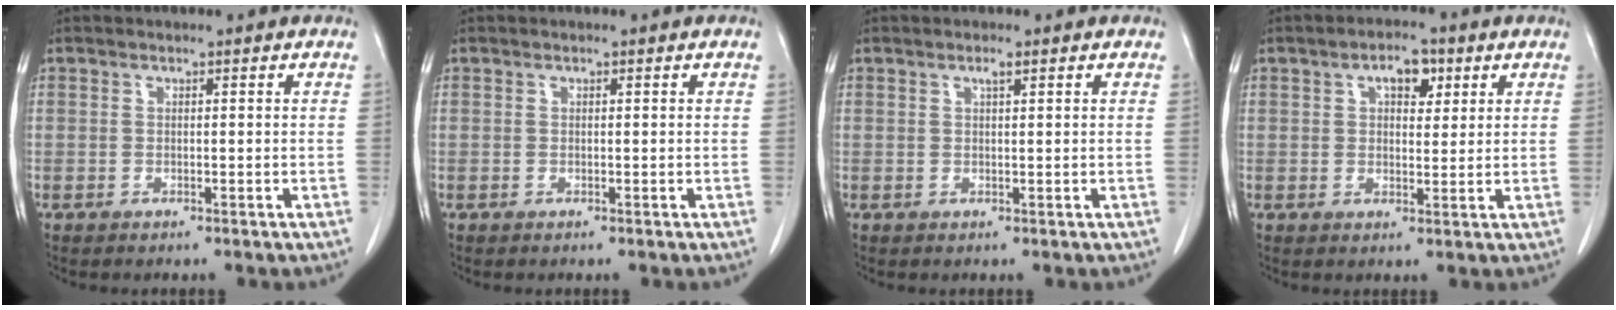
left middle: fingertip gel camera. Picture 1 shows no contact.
{"total": 0.0}
{"total": 1.0, "force": [0.6, 0.0, 0.8], "torque": [-0.016, -0.002, 0.012]}
{"total": 4.6, "force": [2.1, 2.3, 3.4], "torque": [-0.053, 0.011, 0.032]}